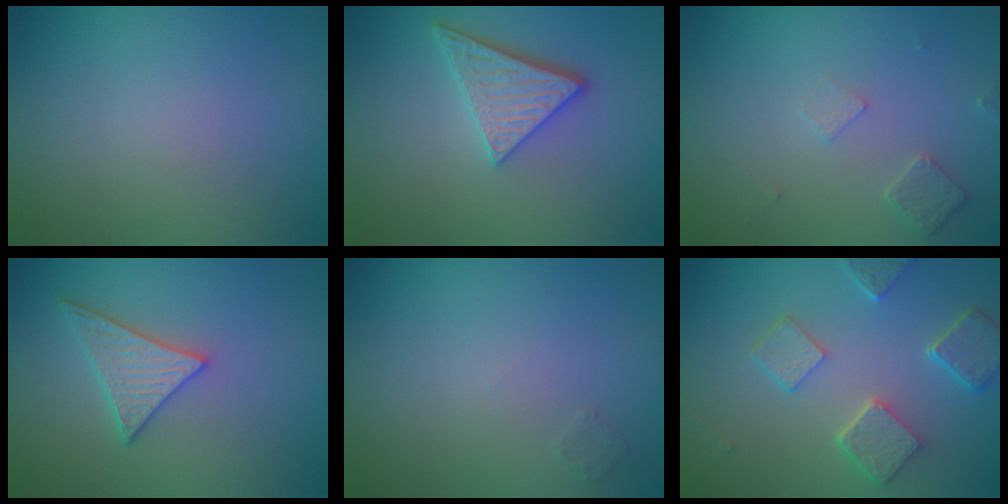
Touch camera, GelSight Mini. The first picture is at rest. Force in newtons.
{"total": 3.7, "press": 3.2, "slide": 1.8}
{"total": 1.8, "press": 1.8, "slide": 0.3}
{"total": 3.1, "press": 3.0, "slide": 0.7}
{"total": 0.7, "press": 0.7, "slide": 0.0}
{"total": 5.2, "press": 4.1, "slide": 3.2}